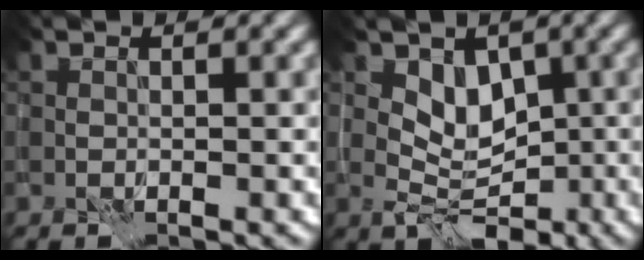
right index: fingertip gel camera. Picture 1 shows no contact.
{"total": 3.8, "force": [0.7, 2.9, 2.4], "torque": [-0.023, -0.004, 0.015]}